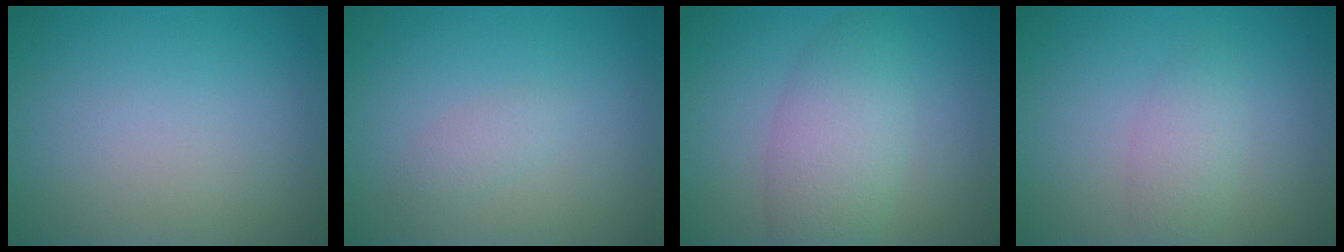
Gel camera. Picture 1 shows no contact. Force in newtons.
{"total": 1.1, "press": 1.1, "slide": 0.0}
{"total": 4.3, "press": 4.3, "slide": 0.1}
{"total": 2.1, "press": 2.1, "slide": 0.1}